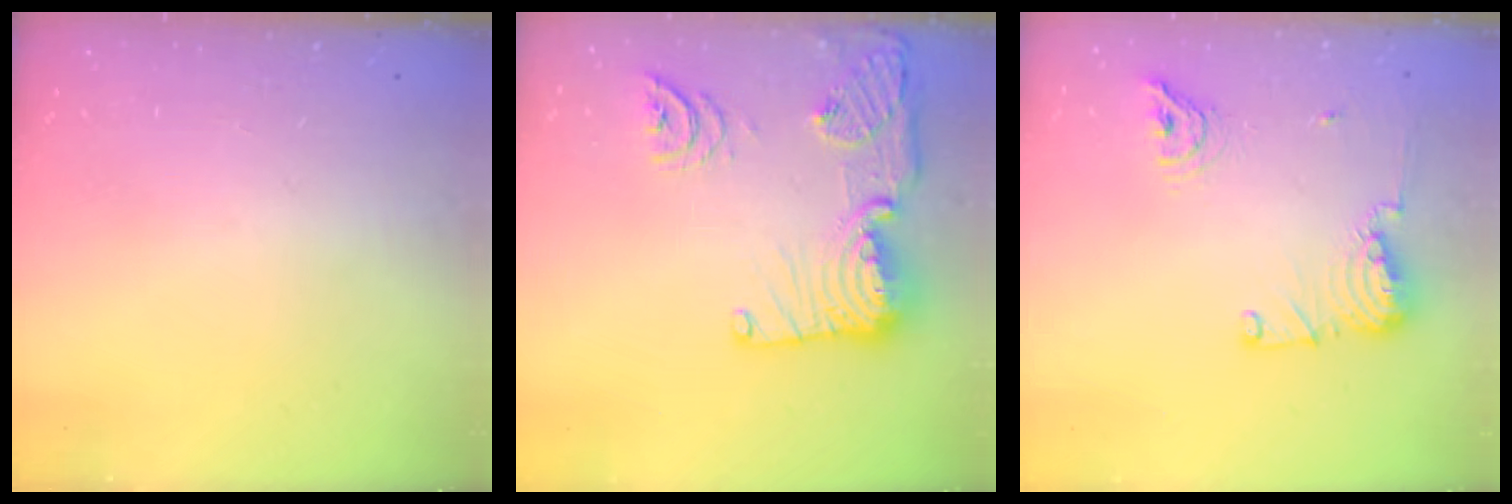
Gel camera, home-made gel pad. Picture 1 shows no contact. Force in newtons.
{"total": 19.0, "press": 19.0, "slide": 1.5}
{"total": 11.6, "press": 11.5, "slide": 1.6}